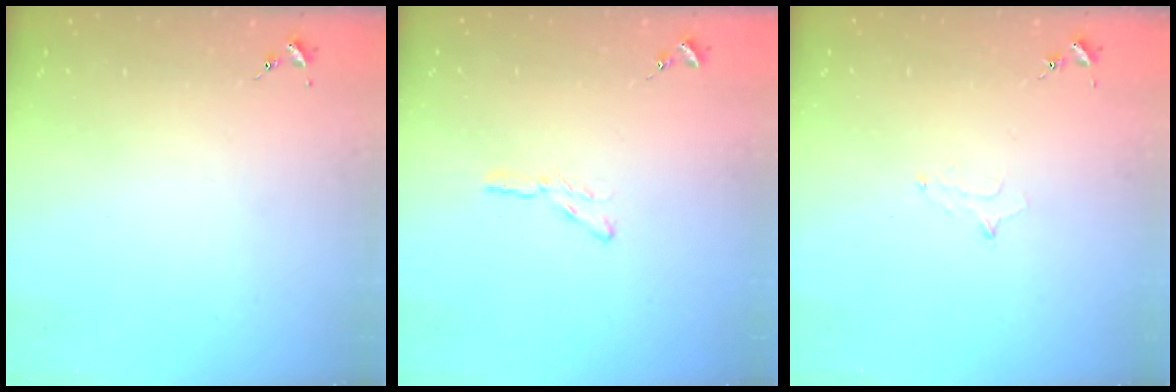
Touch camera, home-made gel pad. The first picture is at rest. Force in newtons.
{"total": 4.0, "press": 4.0, "slide": 0.4}
{"total": 5.8, "press": 5.7, "slide": 0.6}